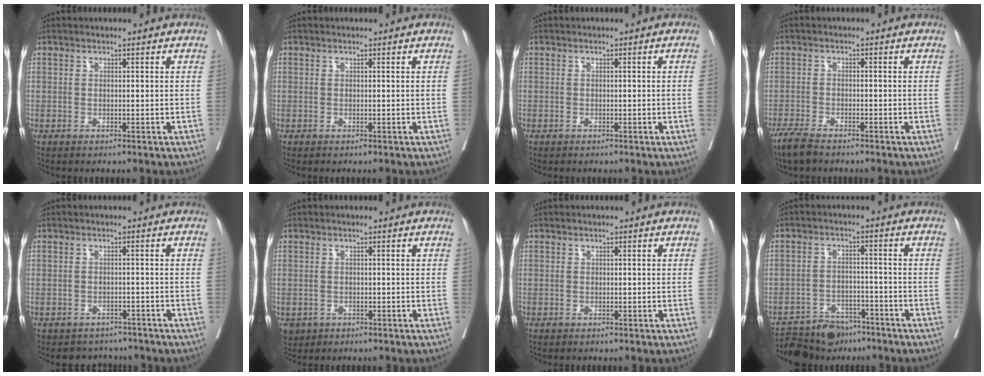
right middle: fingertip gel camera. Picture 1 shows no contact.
{"total": 0.0}
{"total": 0.0}
{"total": 4.4, "force": [-3.6, 0.9, 2.3], "torque": [-0.046, -0.010, -0.064]}
{"total": 4.2, "force": [-3.7, 1.9, -0.3], "torque": [0.006, 0.012, -0.049]}
{"total": 2.8, "force": [-1.4, 2.4, 0.6], "torque": [-0.007, 0.001, -0.018]}
{"total": 0.0}
{"total": 8.7, "force": [-7.5, 4.1, 1.2], "torque": [-0.015, 0.011, -0.117]}